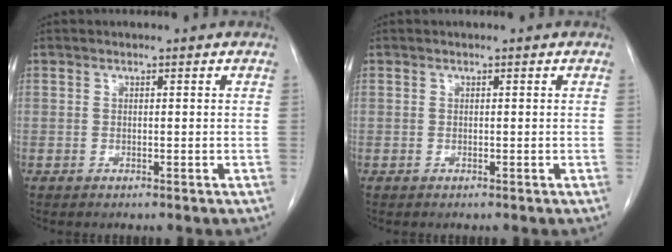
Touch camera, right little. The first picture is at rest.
{"total": 0.0}